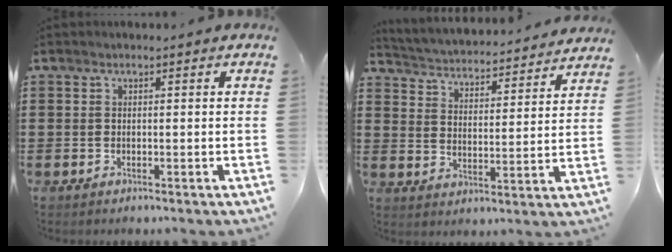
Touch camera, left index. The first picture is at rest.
{"total": 3.3, "force": [3.3, -0.3, -0.1], "torque": [-0.022, -0.035, 0.049]}